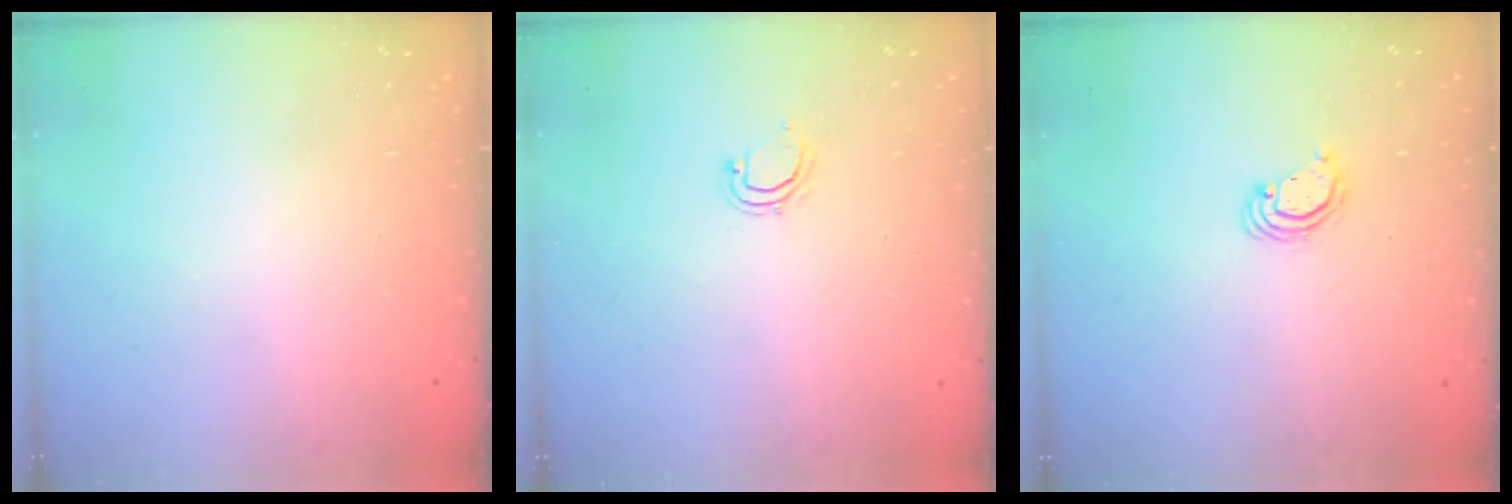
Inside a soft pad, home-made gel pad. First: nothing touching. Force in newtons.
{"total": 4.7, "press": 4.6, "slide": 0.9}
{"total": 2.2, "press": 2.2, "slide": 0.1}